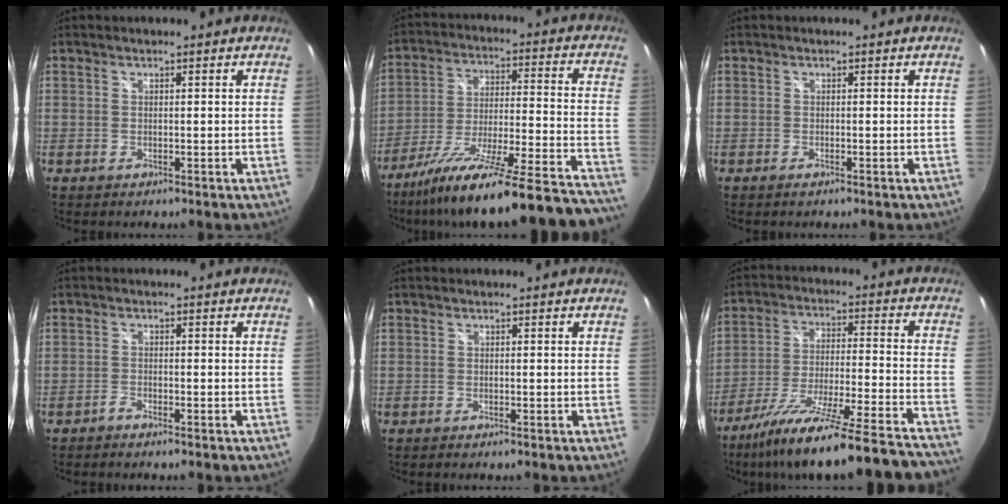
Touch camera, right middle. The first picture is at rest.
{"total": 32.0, "force": [-28.3, 1.4, 15.0], "torque": [-0.220, -0.075, -0.416]}
{"total": 0.6, "force": [-0.5, 0.0, 0.3], "torque": [-0.007, -0.003, -0.010]}
{"total": 1.6, "force": [-1.5, 0.2, 0.4], "torque": [-0.020, -0.001, -0.032]}
{"total": 0.7, "force": [-0.6, 0.1, 0.3], "torque": [-0.006, -0.003, -0.012]}
{"total": 28.1, "force": [-24.9, -0.4, 13.0], "torque": [-0.215, -0.083, -0.374]}